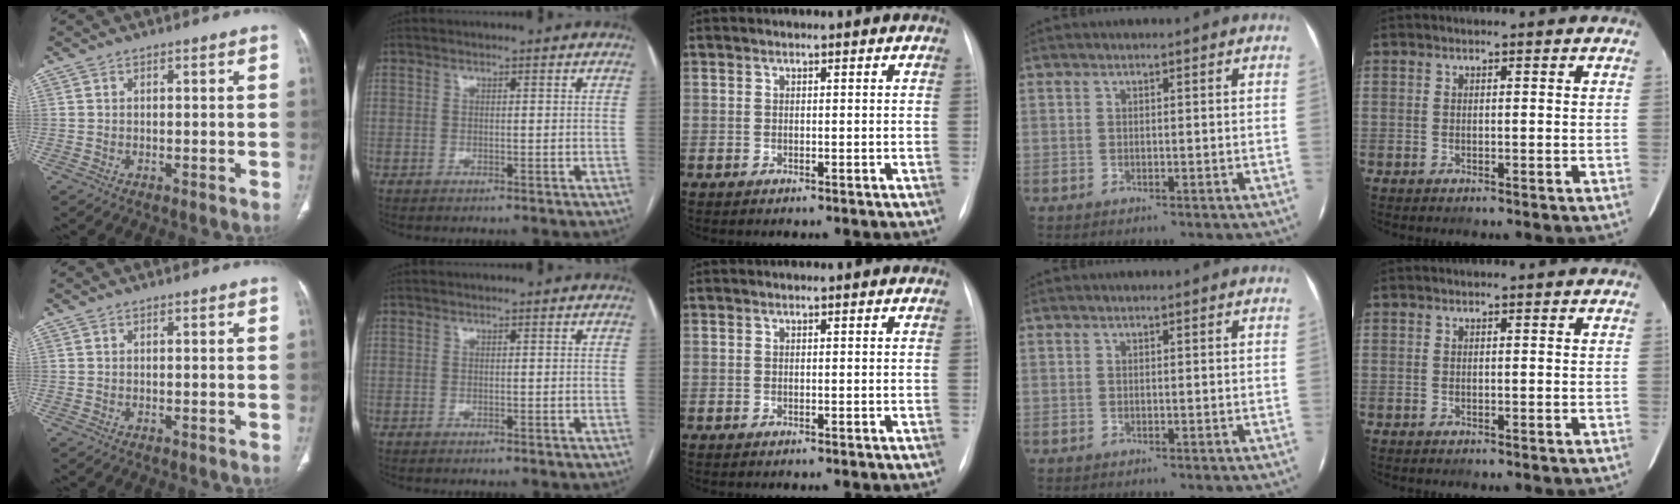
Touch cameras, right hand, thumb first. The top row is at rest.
{}